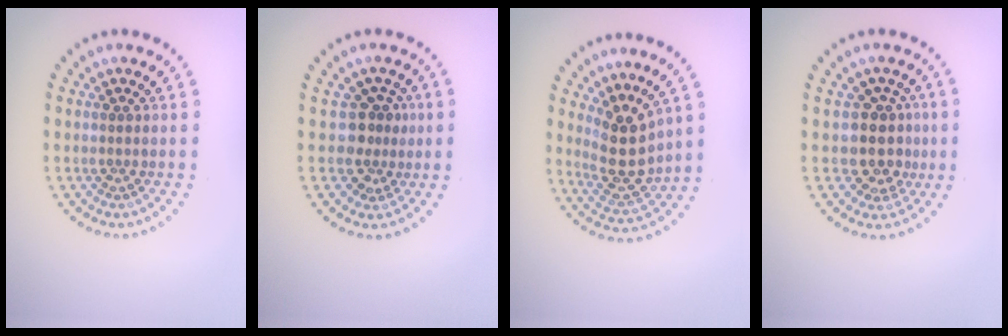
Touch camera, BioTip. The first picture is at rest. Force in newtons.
{"total": 2.7, "press": 2.2, "slide": 1.5}
{"total": 4.0, "press": 3.6, "slide": 1.8}
{"total": 3.5, "press": 2.9, "slide": 1.8}